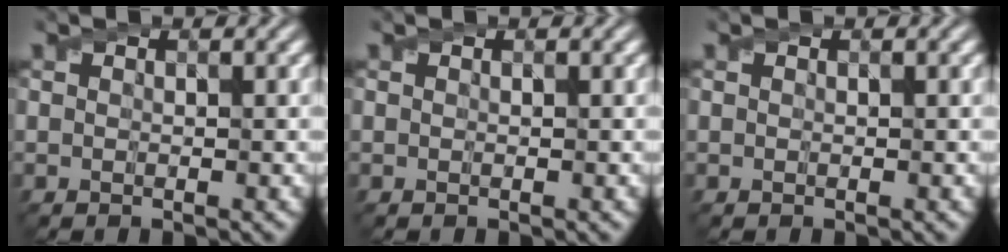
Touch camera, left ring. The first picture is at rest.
{"total": 0.0}
{"total": 0.0}